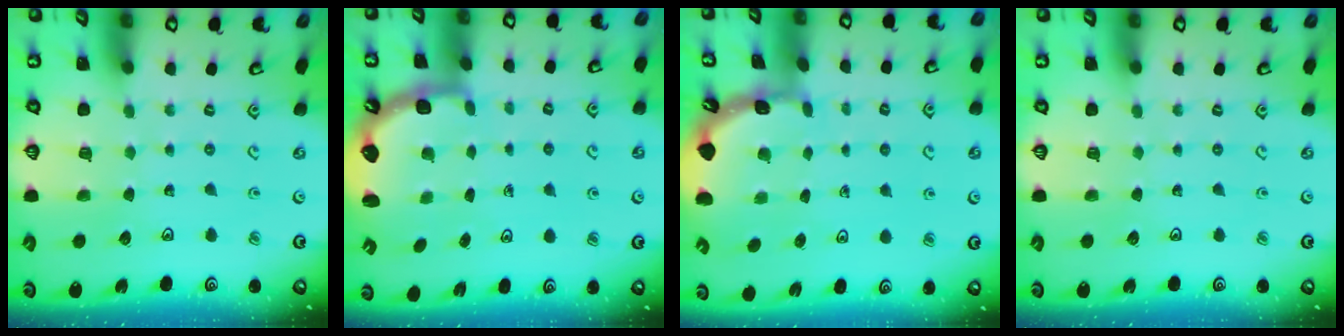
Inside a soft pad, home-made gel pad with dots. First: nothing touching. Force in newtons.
{"total": 2.7, "press": 2.0, "slide": 1.9}
{"total": 1.8, "press": 1.8, "slide": 0.1}
{"total": 0.0}